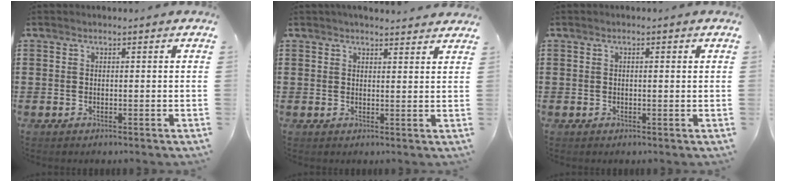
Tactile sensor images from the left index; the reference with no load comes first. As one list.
[{"total": 2.4, "force": [2.3, 0.6, 0.1], "torque": [-0.008, -0.004, 0.044]}, {"total": 0.9, "force": [0.2, 0.1, 0.9], "torque": [-0.018, 0.001, 0.005]}]